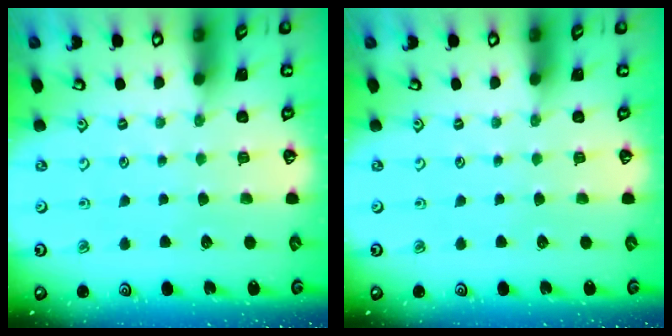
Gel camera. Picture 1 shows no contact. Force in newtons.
{"total": 0.0}